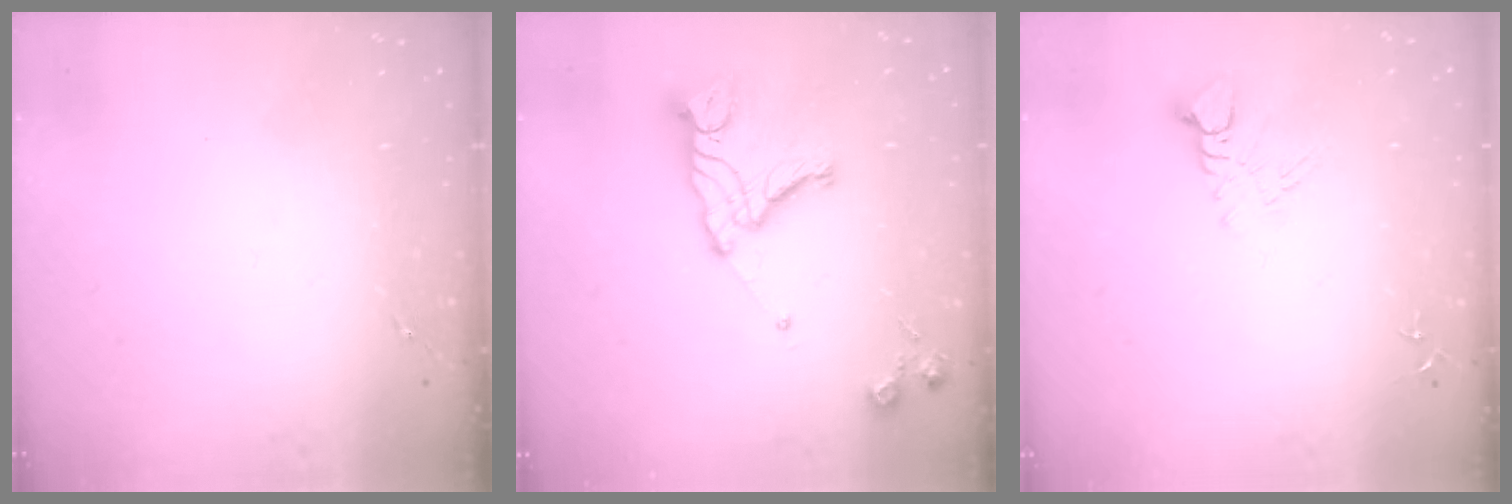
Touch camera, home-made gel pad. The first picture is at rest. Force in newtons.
{"total": 15.7, "press": 15.6, "slide": 1.3}
{"total": 6.0, "press": 6.0, "slide": 0.2}